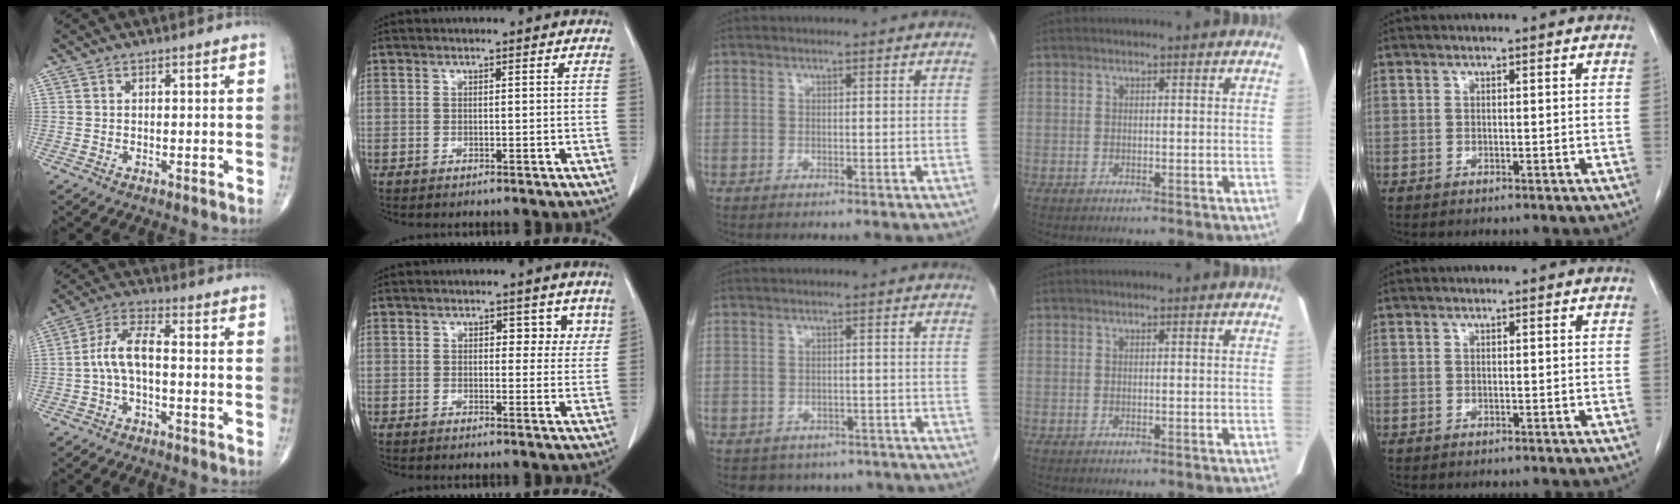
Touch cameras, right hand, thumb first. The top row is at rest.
{"thumb": {"total": 6.9, "force": [-1.2, 2.7, 6.2], "torque": [-0.127, 0.032, -0.031]}, "index": {"total": 3.8, "force": [1.9, 2.4, 2.2], "torque": [-0.004, 0.001, 0.018]}, "middle": {"total": 8.4, "force": [-6.8, 4.9, 1.2], "torque": [-0.008, 0.009, -0.071]}}